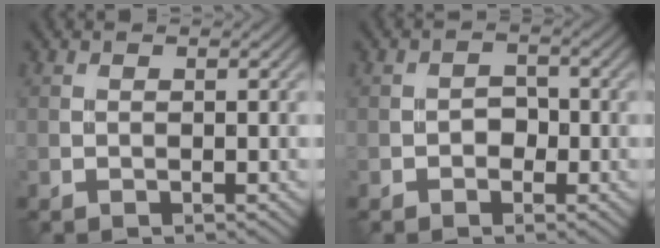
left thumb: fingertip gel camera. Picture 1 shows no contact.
{"total": 1.7, "force": [-0.7, 1.4, 0.7], "torque": [-0.010, 0.001, -0.016]}